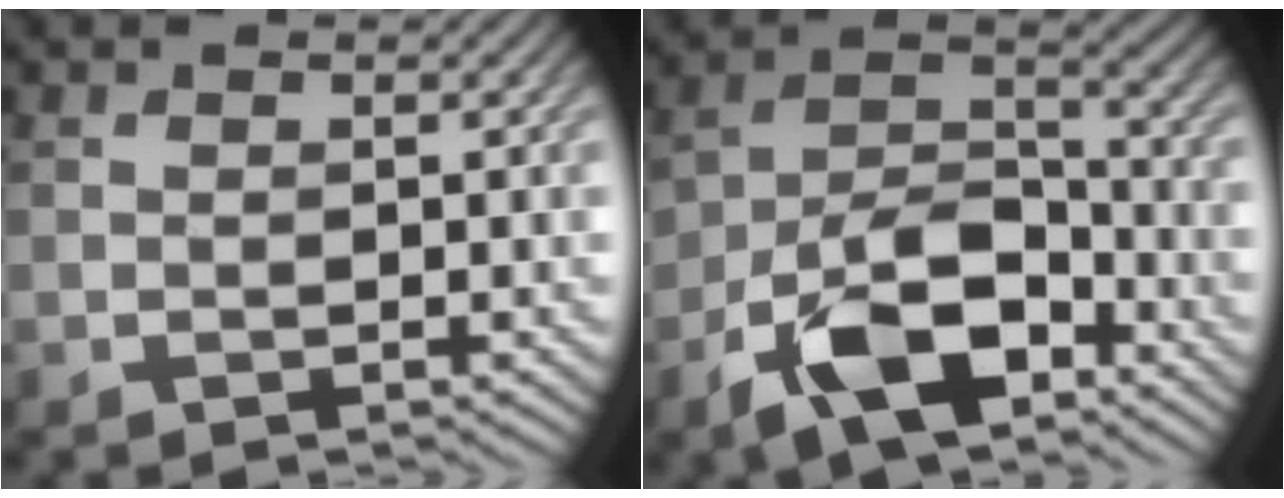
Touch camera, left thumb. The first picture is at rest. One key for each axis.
{"total": 11.6, "fx": -6.6, "fy": 5.9, "fz": 7.4, "tx": -0.143, "ty": -0.001, "tz": -0.131}